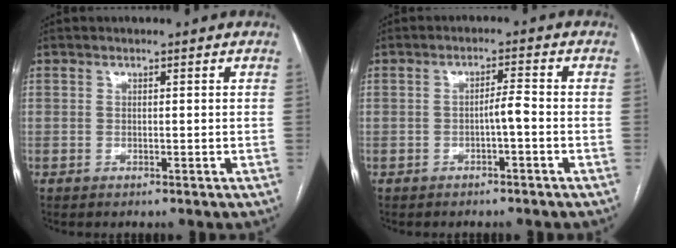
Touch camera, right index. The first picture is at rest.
{"total": 2.5, "force": [-0.9, 0.1, 2.3], "torque": [-0.033, 0.003, -0.018]}